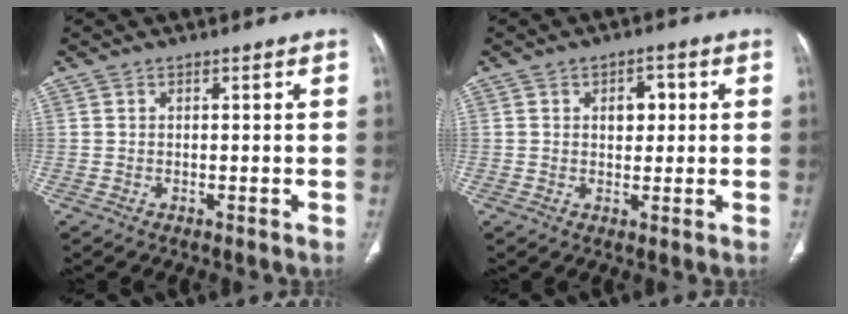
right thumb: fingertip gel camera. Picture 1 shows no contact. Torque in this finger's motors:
{"motor_torque": [-0.75, 0.62, 0.48, 0.30, 0.00]}